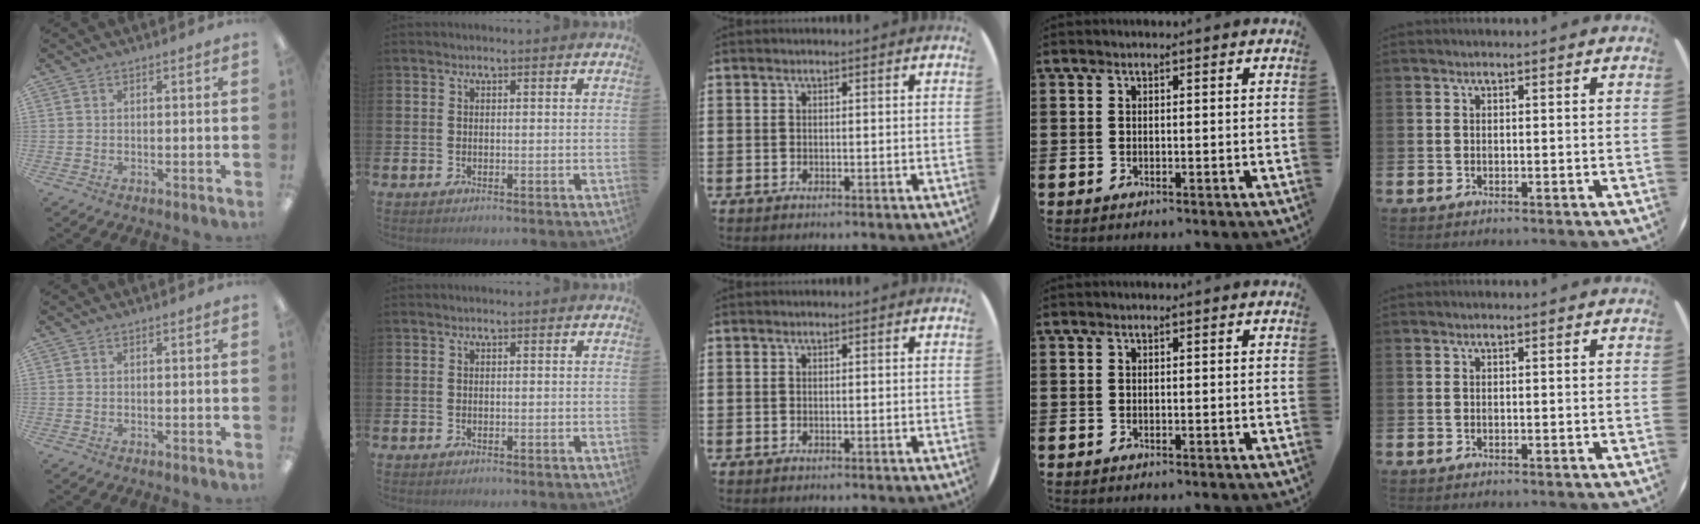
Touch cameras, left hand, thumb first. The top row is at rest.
{}